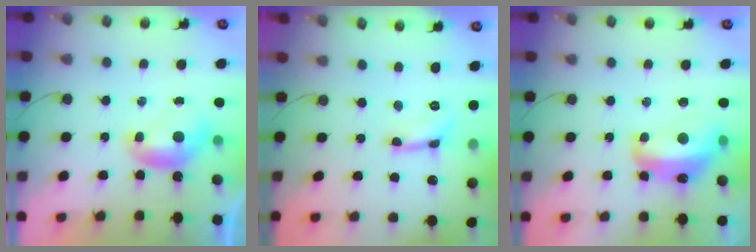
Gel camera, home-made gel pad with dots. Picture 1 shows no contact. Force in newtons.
{"total": 1.6, "press": 1.5, "slide": 0.4}
{"total": 8.3, "press": 8.2, "slide": 1.1}